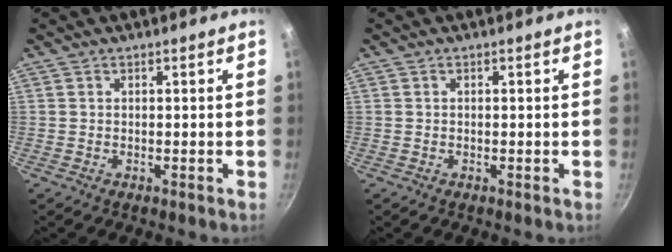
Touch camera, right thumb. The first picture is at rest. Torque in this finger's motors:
{"motor_torque": [-0.30, -0.01, -0.49, 0.41, 0.04]}